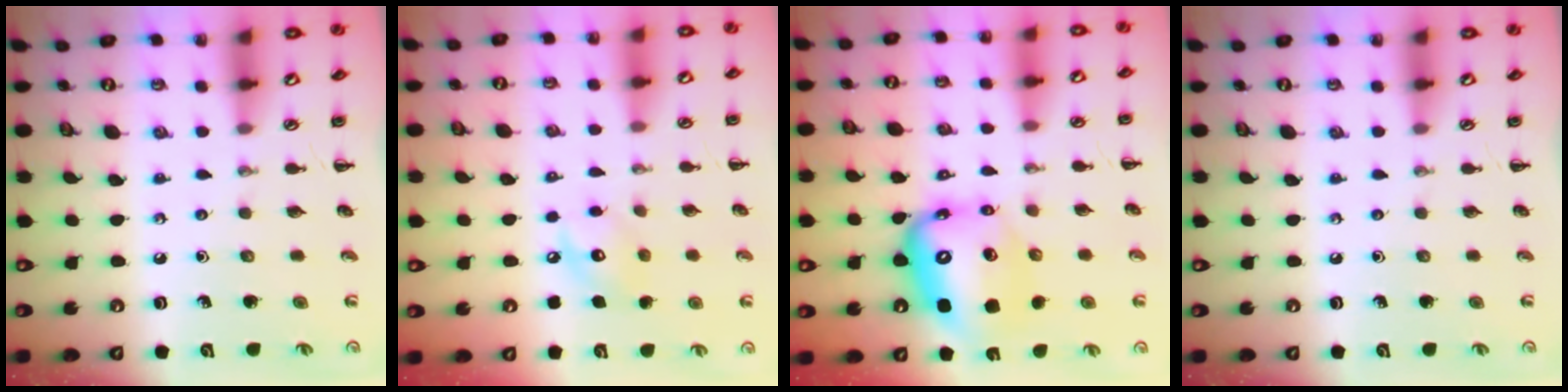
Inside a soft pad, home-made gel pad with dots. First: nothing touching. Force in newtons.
{"total": 7.3, "press": 7.3, "slide": 0.9}
{"total": 13.7, "press": 13.2, "slide": 3.7}
{"total": 0.0}